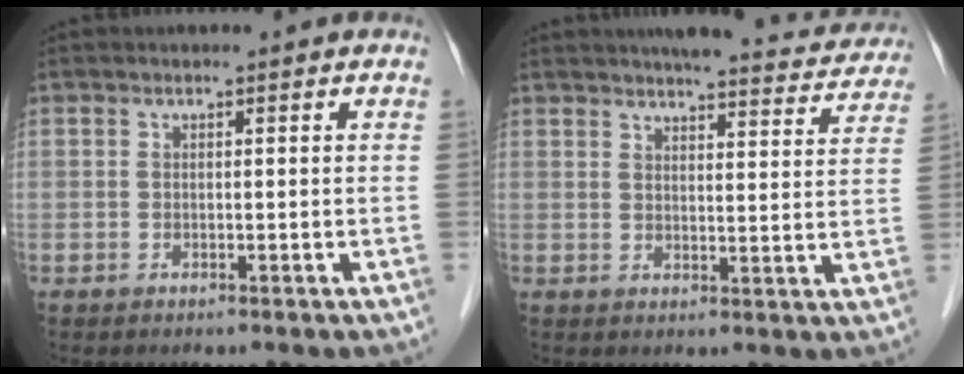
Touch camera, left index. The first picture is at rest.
{"total": 15.9, "force": [14.7, 2.8, 5.3], "torque": [-0.053, -0.013, 0.164]}